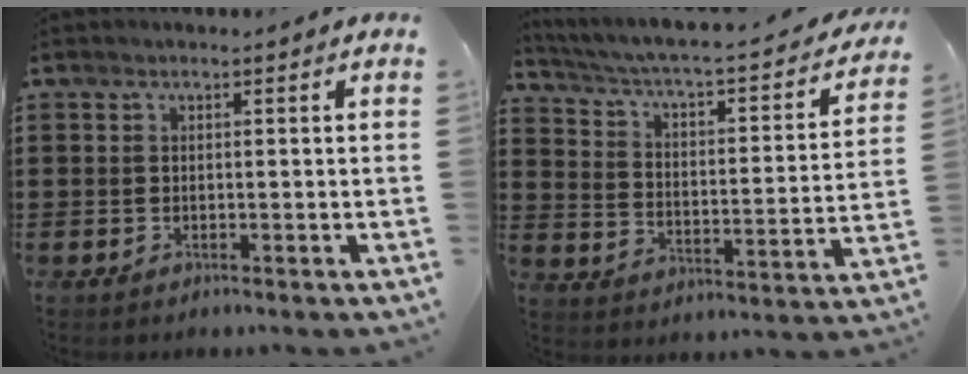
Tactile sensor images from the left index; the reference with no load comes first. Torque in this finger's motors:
{"motor_torque": [2.14, 0.00, 0.71, 0.21]}